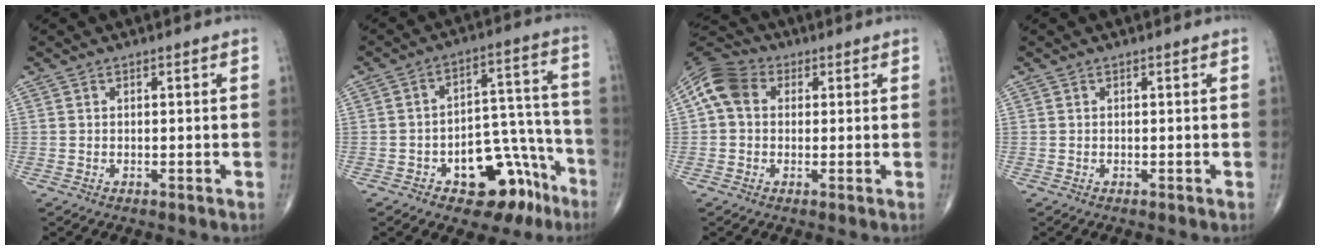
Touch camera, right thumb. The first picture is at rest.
{"total": 15.1, "force": [-8.1, 8.3, 9.7], "torque": [-0.074, 0.082, -0.106]}
{"total": 8.7, "force": [1.7, 6.8, 5.2], "torque": [-0.098, 0.023, 0.019]}
{"total": 0.0}